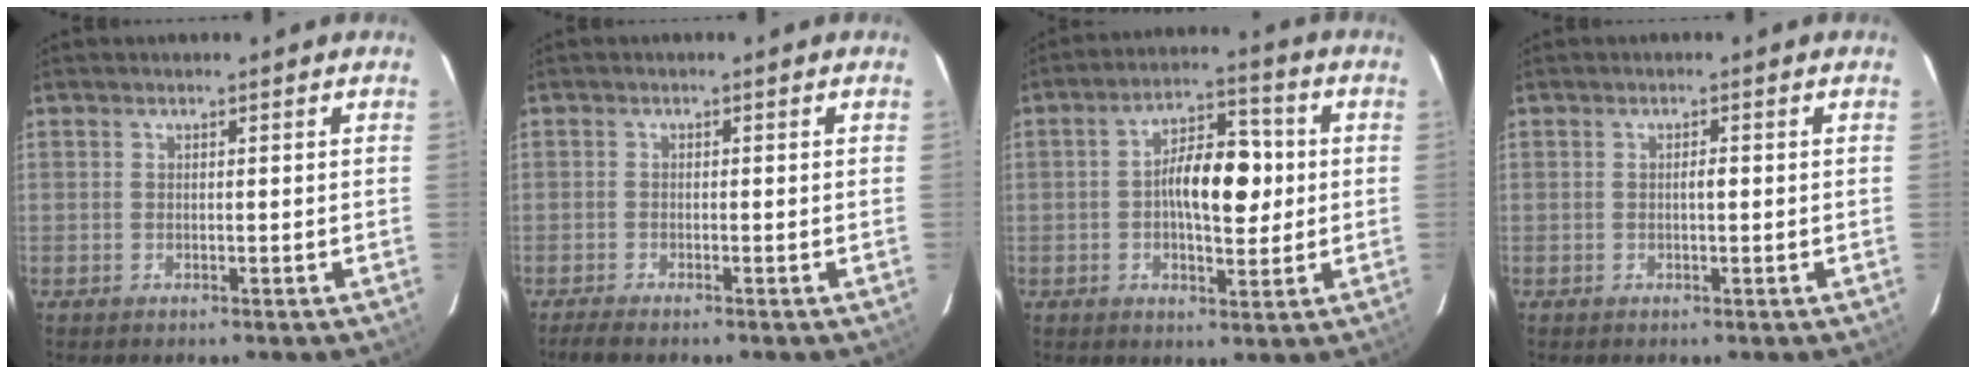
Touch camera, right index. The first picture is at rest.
{"total": 2.4, "force": [-1.9, 0.3, 1.3], "torque": [-0.025, -0.006, -0.030]}
{"total": 9.9, "force": [0.2, 4.1, 9.1], "torque": [-0.153, 0.022, 0.004]}
{"total": 0.9, "force": [-0.1, 0.2, 0.9], "torque": [-0.015, 0.001, -0.002]}